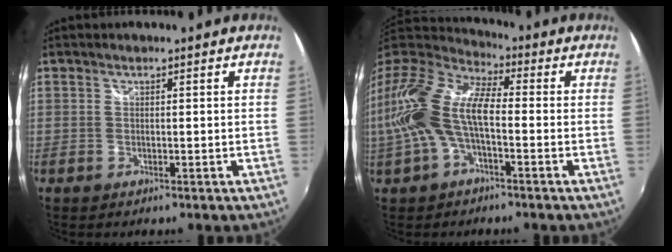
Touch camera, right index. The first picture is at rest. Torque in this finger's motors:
{"motor_torque": [0.65, -0.14, 0.99, 0.21]}